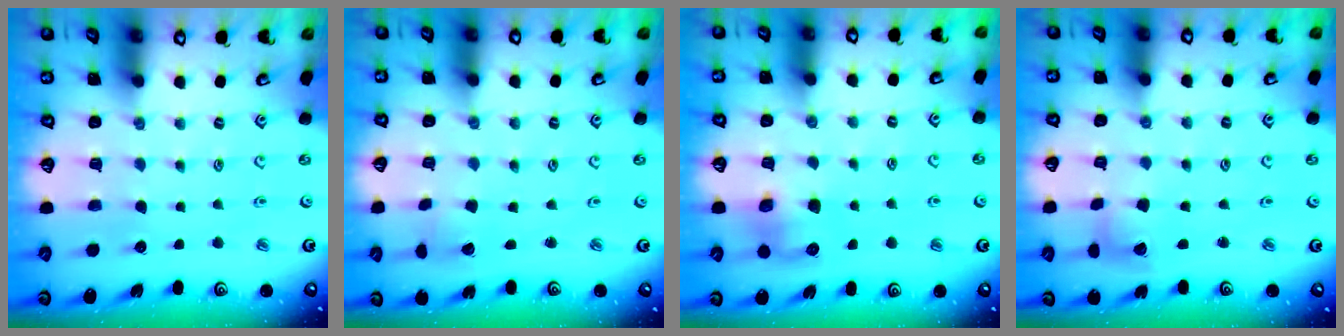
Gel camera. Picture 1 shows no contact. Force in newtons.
{"total": 1.7, "press": 1.7, "slide": 0.2}
{"total": 8.1, "press": 8.1, "slide": 0.4}
{"total": 6.1, "press": 6.0, "slide": 0.9}